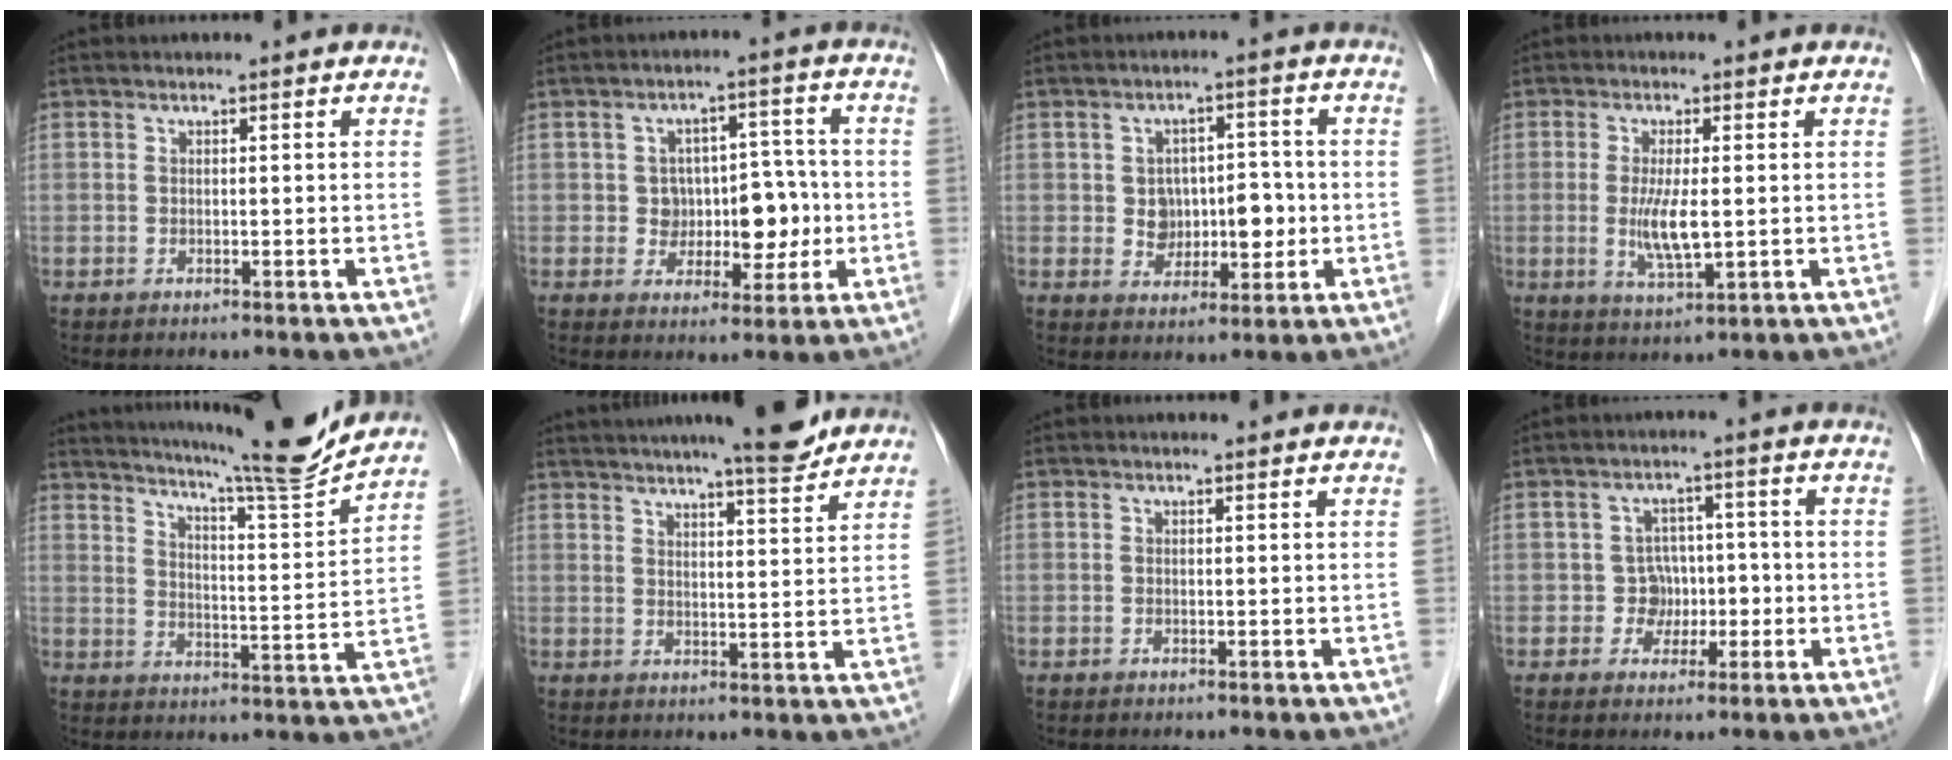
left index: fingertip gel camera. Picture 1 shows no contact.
{"total": 7.4, "force": [-0.8, 5.1, 5.3], "torque": [-0.069, 0.029, -0.003]}
{"total": 6.6, "force": [-0.4, 4.7, 4.5], "torque": [-0.065, 0.020, 0.004]}
{"total": 5.5, "force": [-0.3, 1.1, 5.3], "torque": [-0.111, -0.013, -0.003]}
{"total": 15.2, "force": [14.0, -1.6, 5.6], "torque": [-0.097, -0.034, 0.197]}
{"total": 12.0, "force": [10.6, 0.2, 5.6], "torque": [-0.089, 0.004, 0.141]}
{"total": 0.0}
{"total": 4.2, "force": [-0.9, 4.0, 0.9], "torque": [-0.004, 0.014, -0.012]}